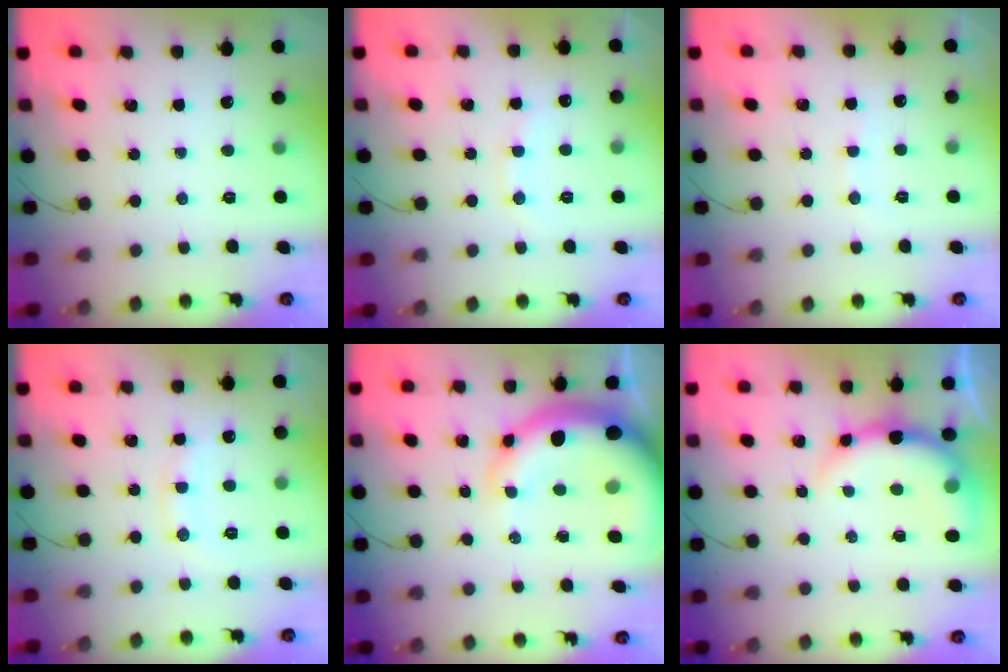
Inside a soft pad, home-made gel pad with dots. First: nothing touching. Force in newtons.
{"total": 7.0, "press": 6.9, "slide": 0.9}
{"total": 5.8, "press": 5.8, "slide": 0.8}
{"total": 10.1, "press": 10.0, "slide": 1.0}
{"total": 16.2, "press": 15.5, "slide": 4.6}
{"total": 9.3, "press": 9.1, "slide": 2.0}